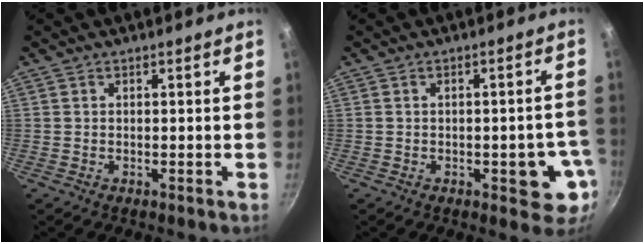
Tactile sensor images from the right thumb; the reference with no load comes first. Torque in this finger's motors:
{"motor_torque": [1.24, 1.01, 0.59, 0.16, 0.19]}